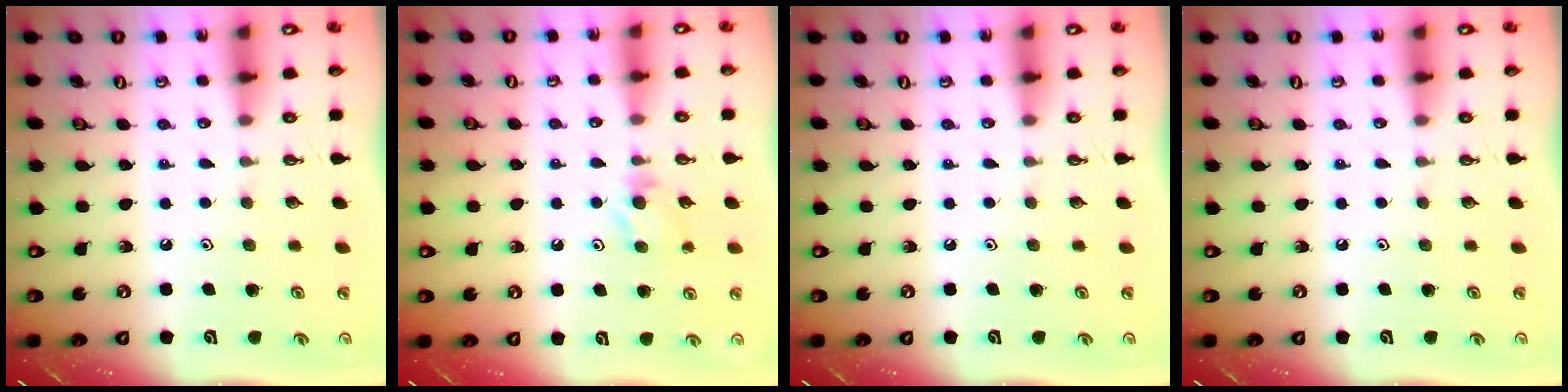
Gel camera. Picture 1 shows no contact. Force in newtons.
{"total": 4.3, "press": 4.2, "slide": 0.9}
{"total": 0.0}
{"total": 0.0}